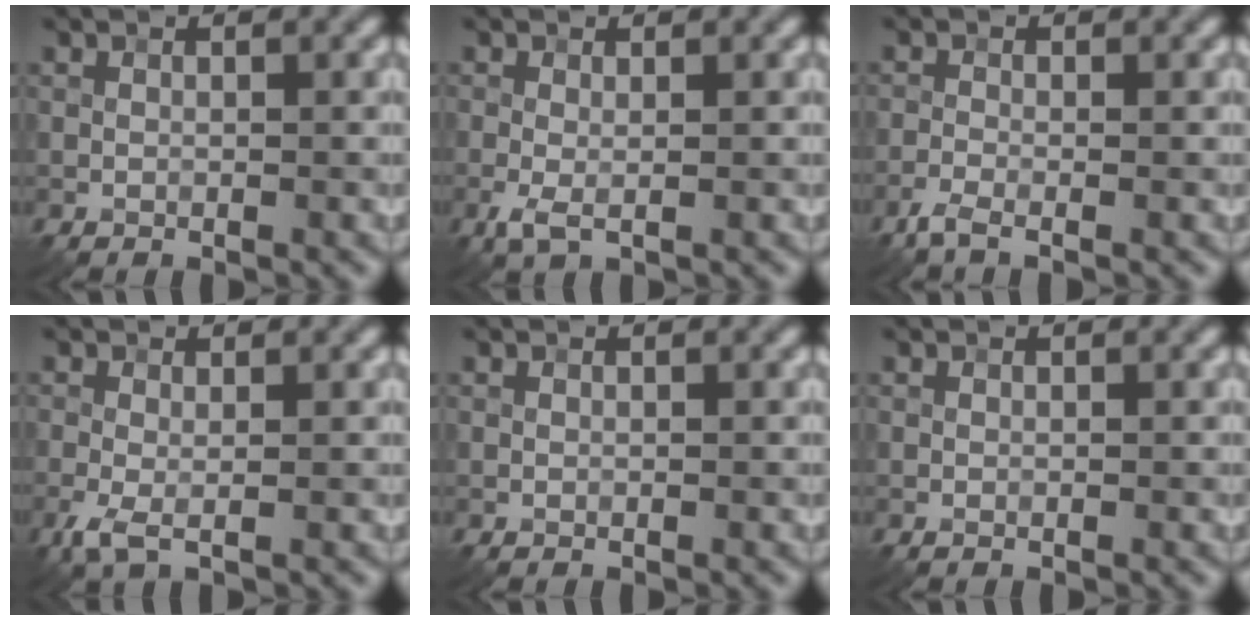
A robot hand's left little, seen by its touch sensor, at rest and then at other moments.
{"total": 1.8, "force": [-0.5, 0.5, 1.6], "torque": [-0.040, -0.004, -0.011]}
{"total": 1.9, "force": [-1.4, 0.3, 1.2], "torque": [-0.031, -0.006, -0.037]}
{"total": 2.2, "force": [-0.8, 0.6, 1.9], "torque": [-0.052, -0.005, -0.019]}
{"total": 0.0}
{"total": 0.0}